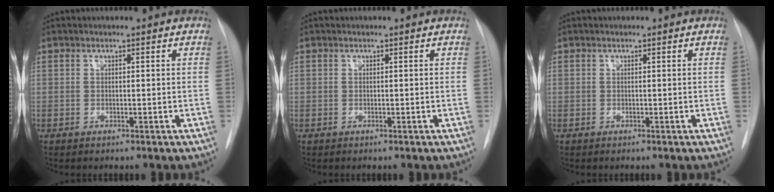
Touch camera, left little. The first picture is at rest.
{"total": 0.0}
{"total": 0.0}